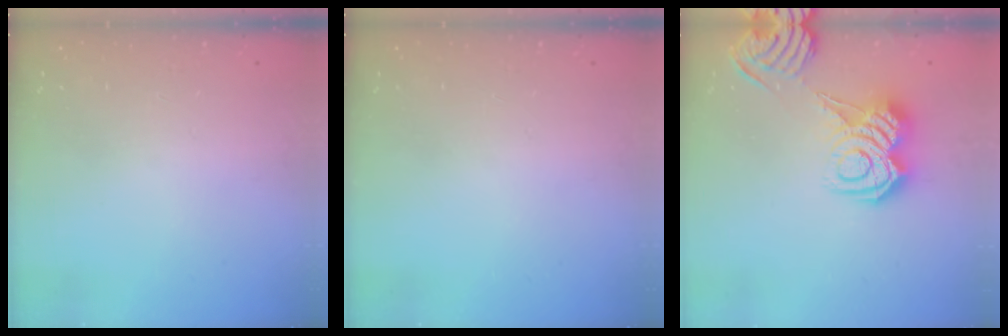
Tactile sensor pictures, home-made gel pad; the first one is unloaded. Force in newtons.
{"total": 0.0}
{"total": 9.6, "press": 9.5, "slide": 1.1}